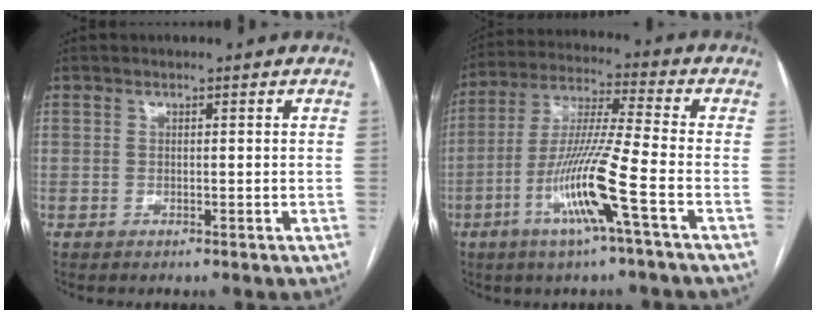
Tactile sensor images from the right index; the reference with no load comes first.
{"total": 12.8, "force": [-5.0, -0.9, 11.8], "torque": [-0.235, -0.008, -0.100]}